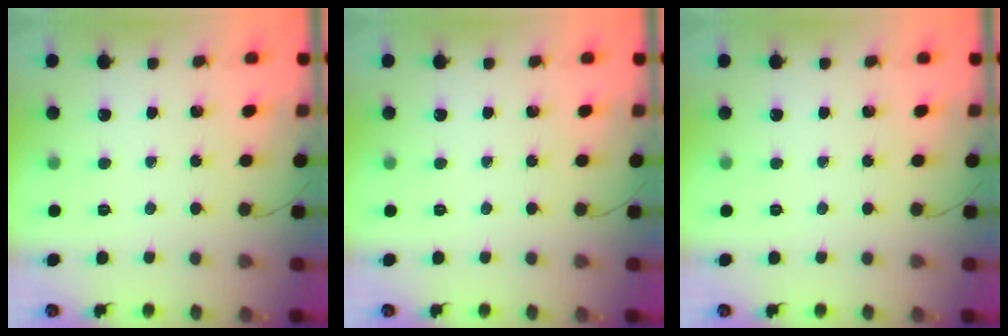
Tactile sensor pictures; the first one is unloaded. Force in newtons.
{"total": 0.0}
{"total": 0.0}